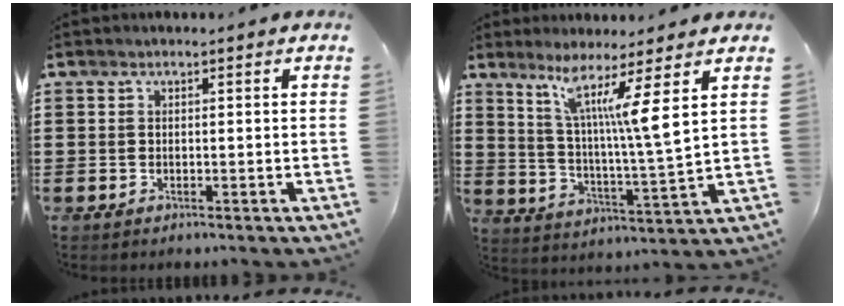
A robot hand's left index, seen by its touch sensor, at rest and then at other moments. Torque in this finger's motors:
{"motor_torque": [1.43, -0.71, 0.79, 0.21]}